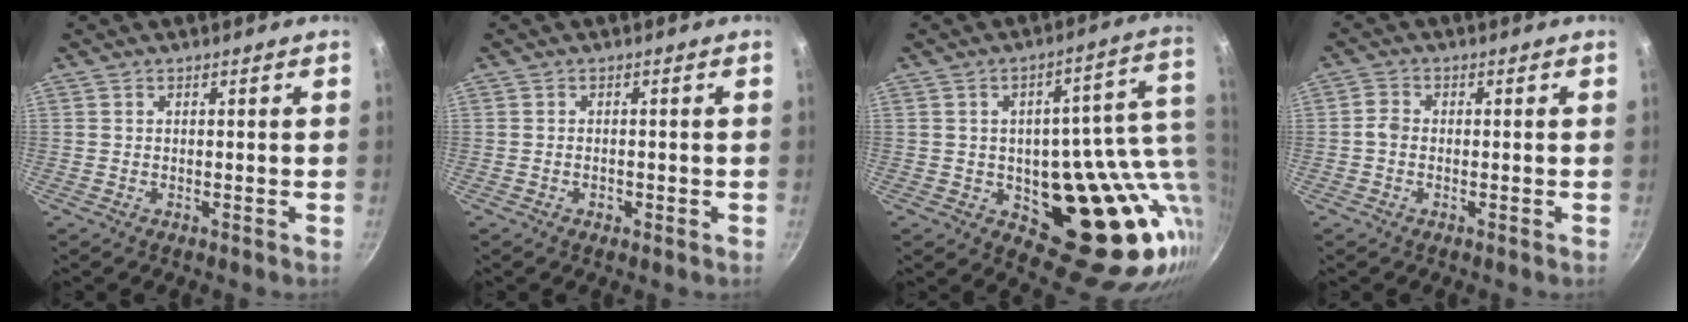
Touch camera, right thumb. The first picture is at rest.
{"total": 1.1, "force": [-0.6, 0.7, 0.7], "torque": [-0.010, 0.001, -0.008]}
{"total": 22.9, "force": [0.0, 13.0, 18.8], "torque": [-0.192, -0.017, 0.018]}
{"total": 2.3, "force": [-0.5, 1.8, 1.3], "torque": [-0.024, 0.013, -0.015]}